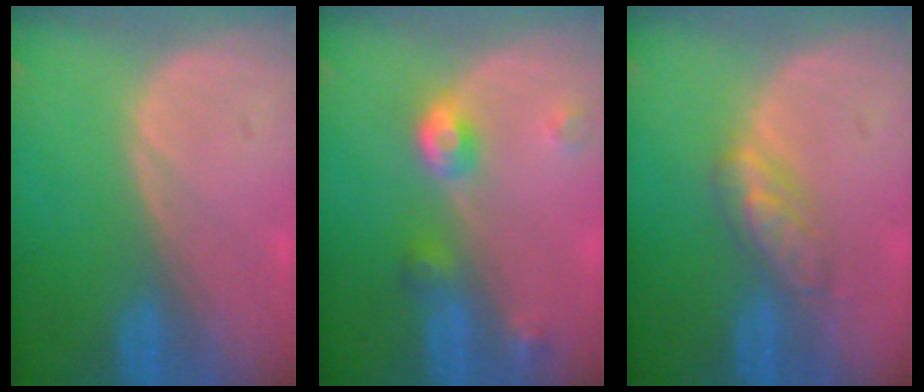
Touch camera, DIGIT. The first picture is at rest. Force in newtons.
{"total": 4.7, "press": 4.3, "slide": 2.0}
{"total": 4.7, "press": 4.5, "slide": 1.5}